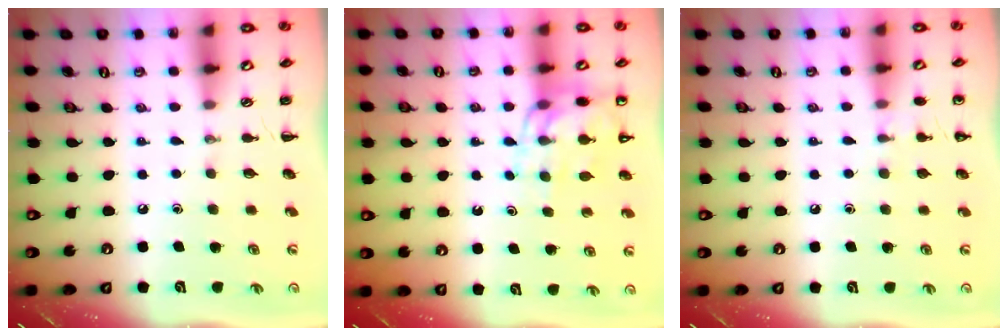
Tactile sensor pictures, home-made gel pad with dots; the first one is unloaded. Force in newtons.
{"total": 11.0, "press": 10.6, "slide": 3.0}
{"total": 6.0, "press": 5.7, "slide": 1.9}